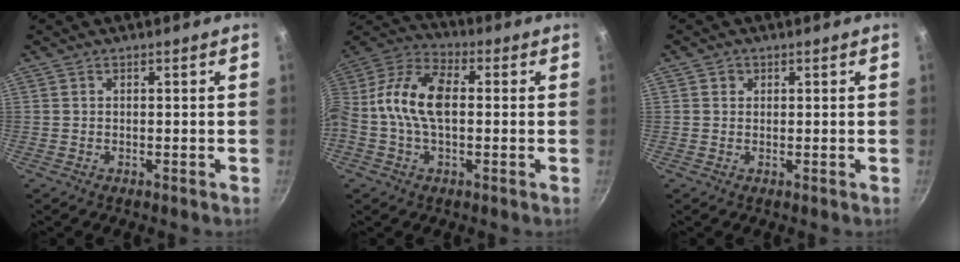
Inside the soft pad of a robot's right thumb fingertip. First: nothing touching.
{"total": 13.0, "force": [0.3, 7.8, 10.4], "torque": [-0.186, 0.037, -0.016]}
{"total": 1.3, "force": [0.4, 1.2, 0.3], "torque": [-0.001, 0.001, 0.002]}